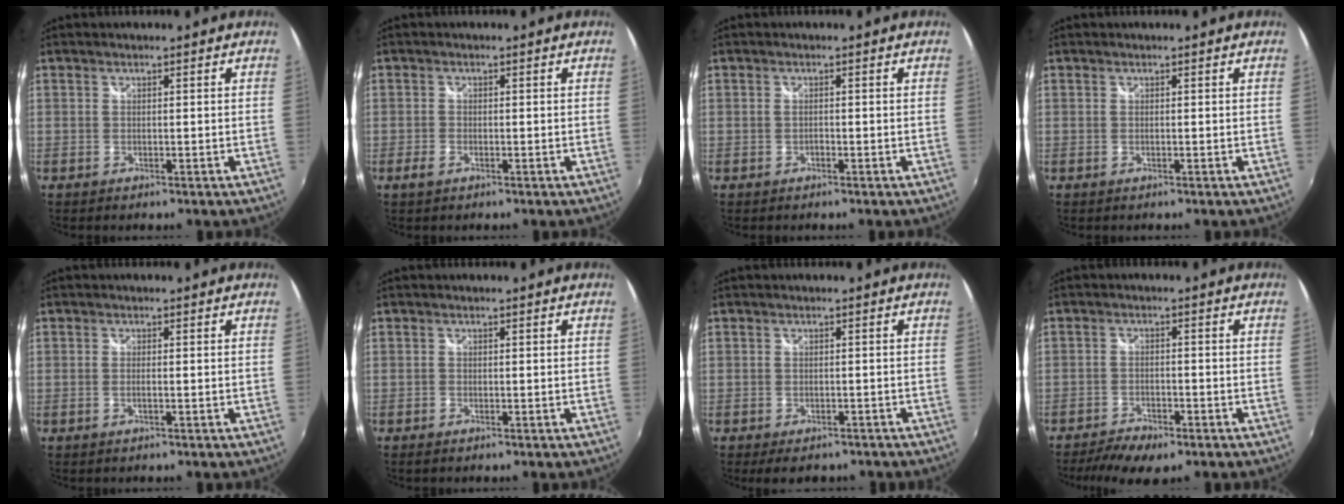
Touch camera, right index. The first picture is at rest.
{"total": 1.8, "force": [-1.1, 0.9, 1.0], "torque": [-0.022, -0.002, -0.021]}
{"total": 0.6, "force": [-0.5, 0.3, 0.1], "torque": [-0.003, -0.001, -0.010]}
{"total": 0.0}
{"total": 1.0, "force": [-0.4, 0.0, 0.9], "torque": [-0.018, 0.000, -0.009]}
{"total": 0.7, "force": [-0.6, 0.3, 0.2], "torque": [-0.007, -0.003, -0.013]}
{"total": 4.5, "force": [-3.1, 2.7, 2.0], "torque": [-0.030, -0.006, -0.038]}
{"total": 7.7, "force": [-5.8, 2.6, 4.2], "torque": [-0.106, -0.018, -0.101]}